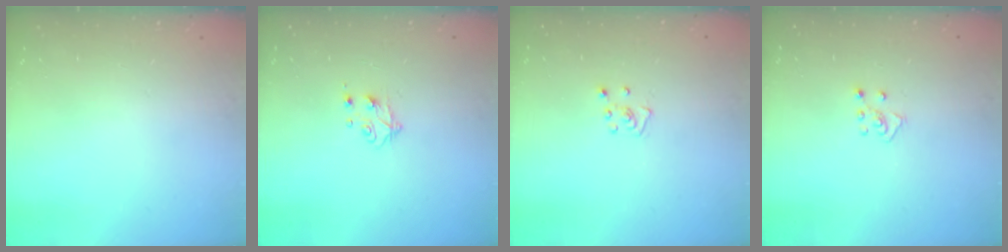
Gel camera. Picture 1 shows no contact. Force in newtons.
{"total": 4.7, "press": 4.6, "slide": 0.6}
{"total": 4.0, "press": 4.0, "slide": 0.4}
{"total": 4.6, "press": 4.6, "slide": 0.3}